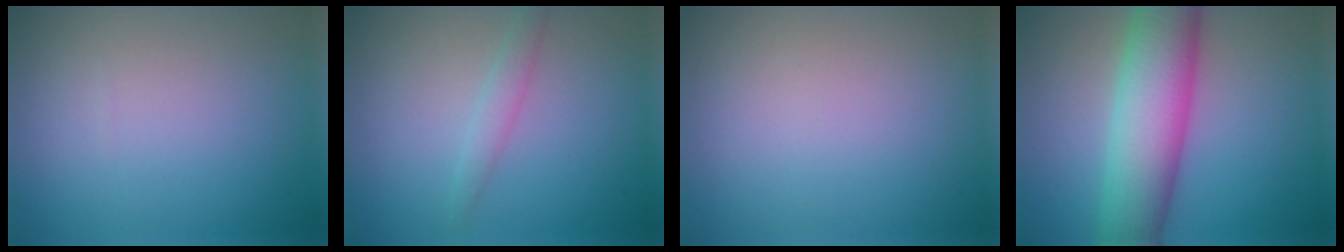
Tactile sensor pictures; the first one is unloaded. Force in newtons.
{"total": 1.4, "press": 1.4, "slide": 0.1}
{"total": 0.0}
{"total": 9.4, "press": 9.4, "slide": 0.5}